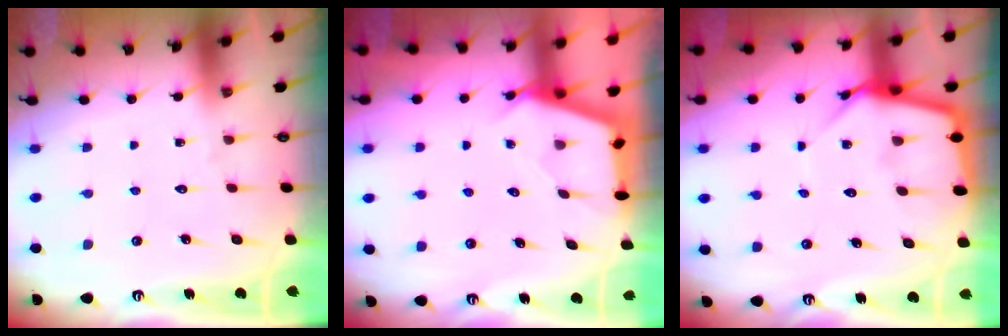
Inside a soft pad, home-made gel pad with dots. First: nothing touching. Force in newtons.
{"total": 2.9, "press": 2.9, "slide": 0.4}
{"total": 8.0, "press": 8.0, "slide": 0.6}